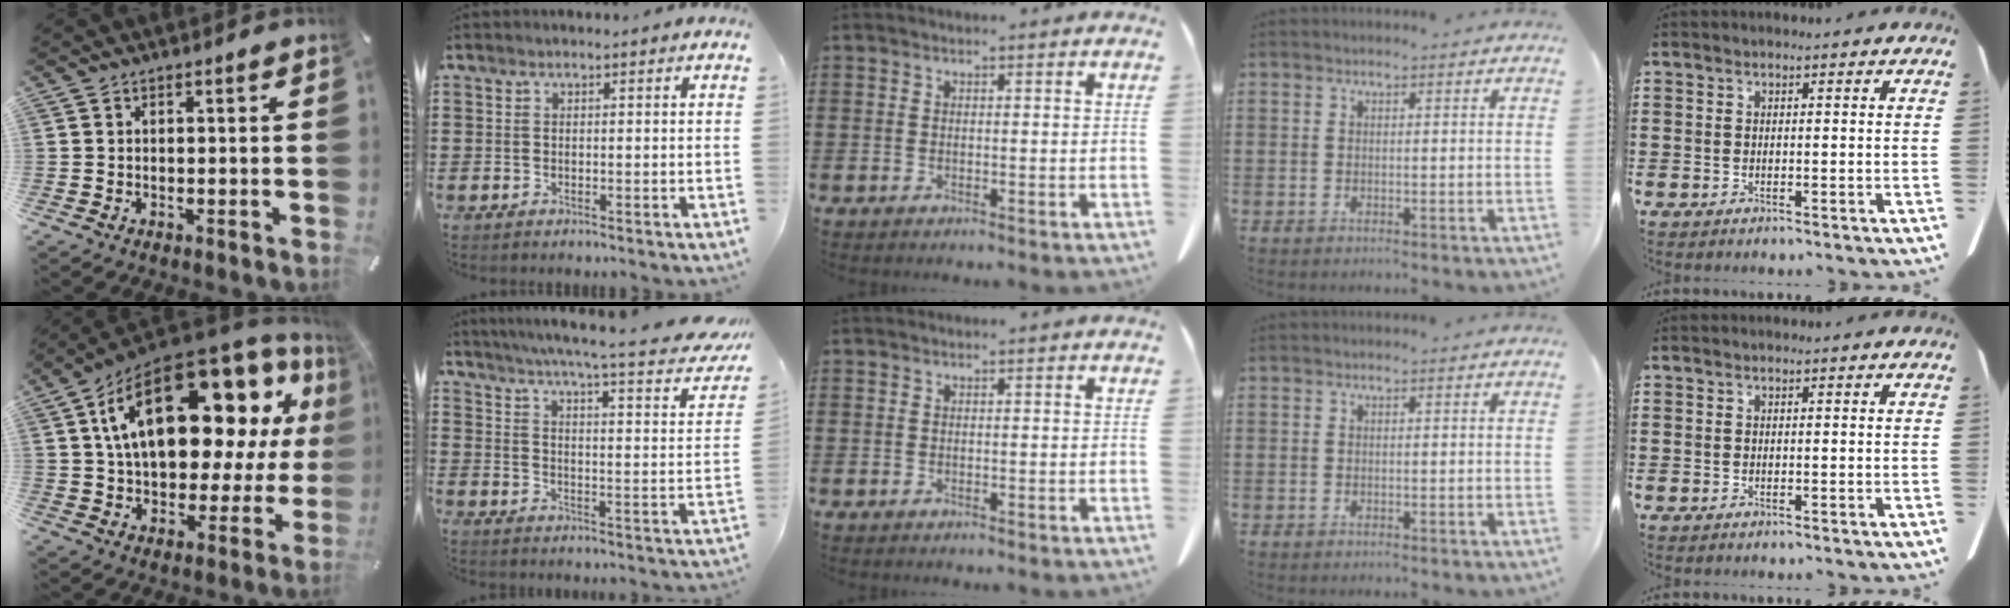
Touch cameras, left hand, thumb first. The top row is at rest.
{"thumb": {"total": 27.1, "force": [9.7, 14.3, 20.9], "torque": [-0.352, -0.058, 0.162]}, "index": {"total": 5.8, "force": [4.7, -0.5, 3.3], "torque": [-0.077, -0.043, 0.073]}}